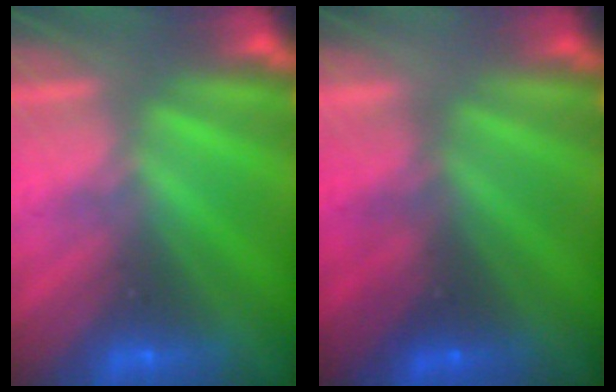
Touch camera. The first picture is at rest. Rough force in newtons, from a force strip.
{"total": 1.7}